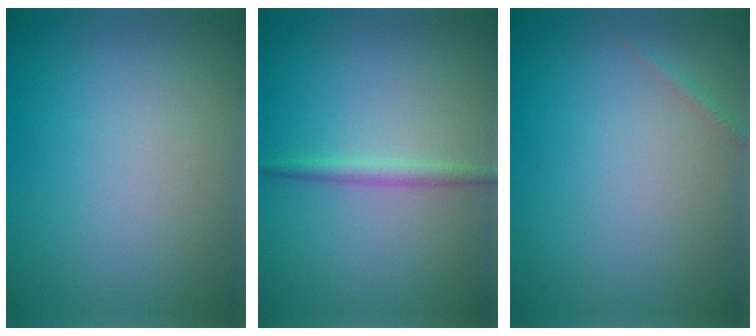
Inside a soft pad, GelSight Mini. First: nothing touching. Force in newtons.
{"total": 1.5, "press": 1.5, "slide": 0.1}
{"total": 0.6, "press": 0.6, "slide": 0.0}